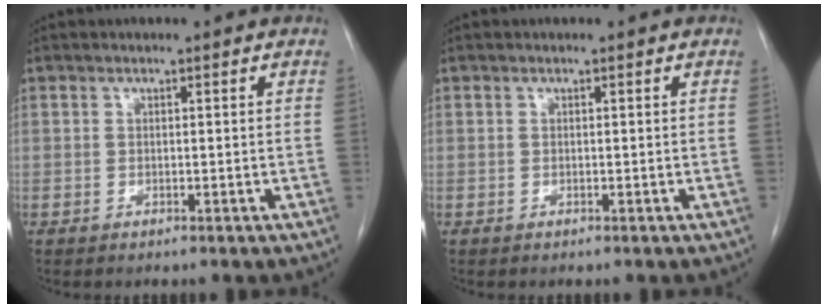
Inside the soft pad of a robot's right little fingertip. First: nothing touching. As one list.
[{"total": 0.0}]